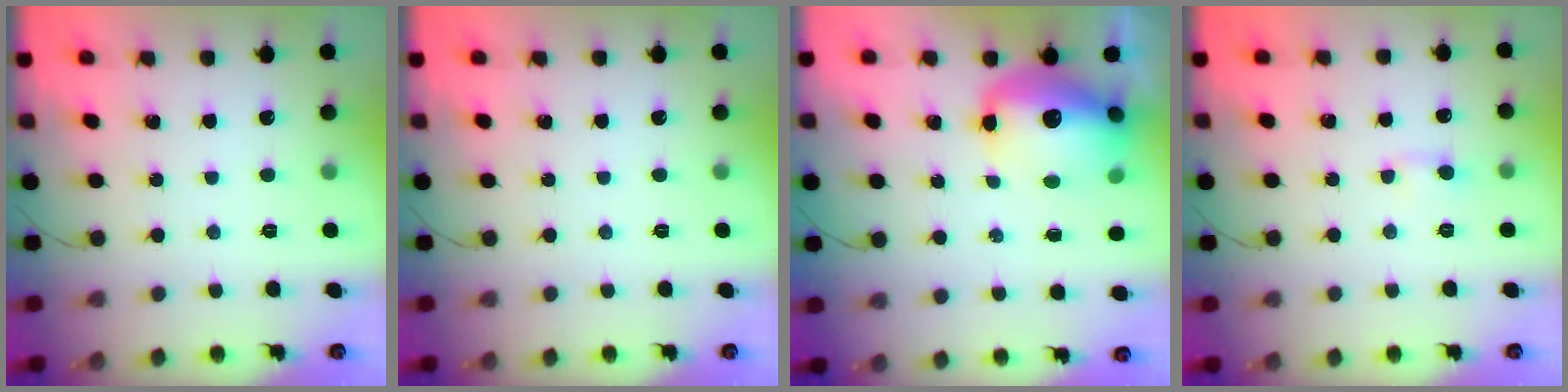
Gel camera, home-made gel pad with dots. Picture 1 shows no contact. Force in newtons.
{"total": 0.0}
{"total": 15.5, "press": 15.1, "slide": 3.6}
{"total": 2.3, "press": 2.0, "slide": 1.3}